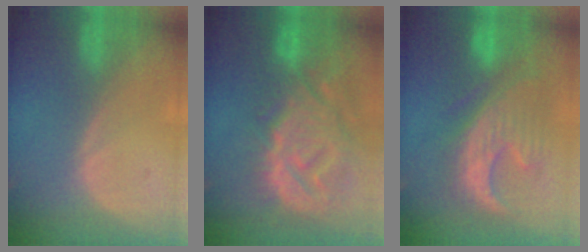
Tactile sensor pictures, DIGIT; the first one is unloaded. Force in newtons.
{"total": 14.3, "press": 12.3, "slide": 7.3}
{"total": 10.5, "press": 10.2, "slide": 2.5}